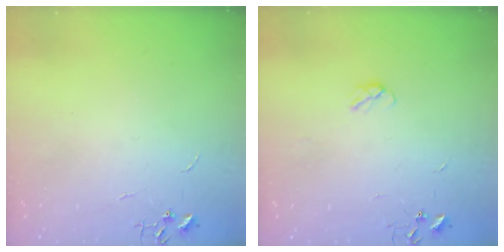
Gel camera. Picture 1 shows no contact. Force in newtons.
{"total": 3.8, "press": 3.8, "slide": 0.5}